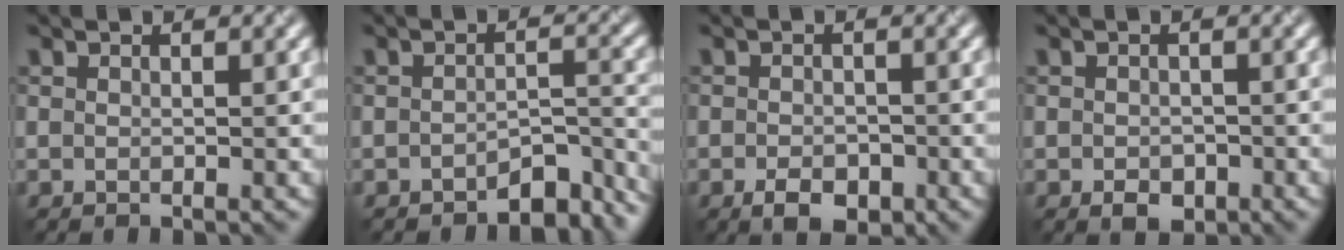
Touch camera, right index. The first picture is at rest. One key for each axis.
{"total": 4.5, "fx": -3.7, "fy": 1.5, "fz": 2.0, "tx": -0.021, "ty": 0.000, "tz": -0.053}
{"total": 2.8, "fx": -1.4, "fy": 1.7, "fz": 1.8, "tx": -0.029, "ty": -0.003, "tz": -0.027}
{"total": 1.8, "fx": -0.7, "fy": 1.3, "fz": 1.0, "tx": -0.014, "ty": -0.005, "tz": -0.015}